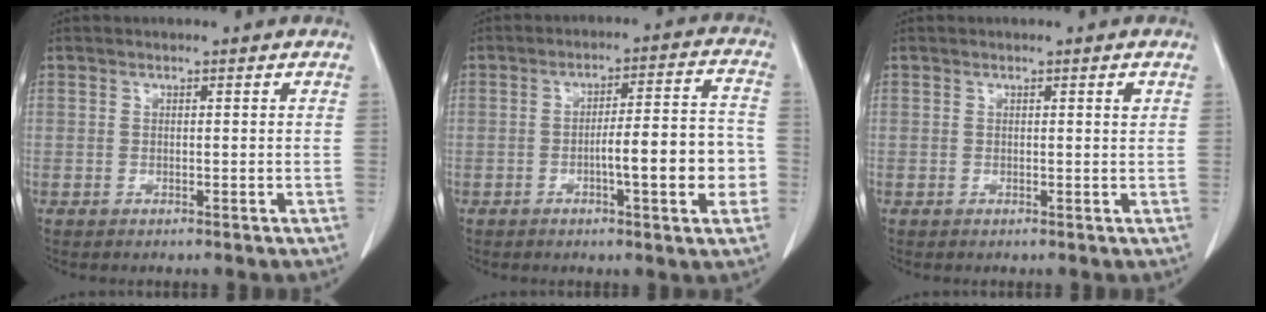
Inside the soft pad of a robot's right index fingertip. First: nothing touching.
{"total": 10.7, "force": [-2.7, 1.5, 10.3], "torque": [-0.144, 0.020, -0.037]}
{"total": 0.7, "force": [0.3, 0.0, 0.7], "torque": [-0.010, 0.000, 0.004]}